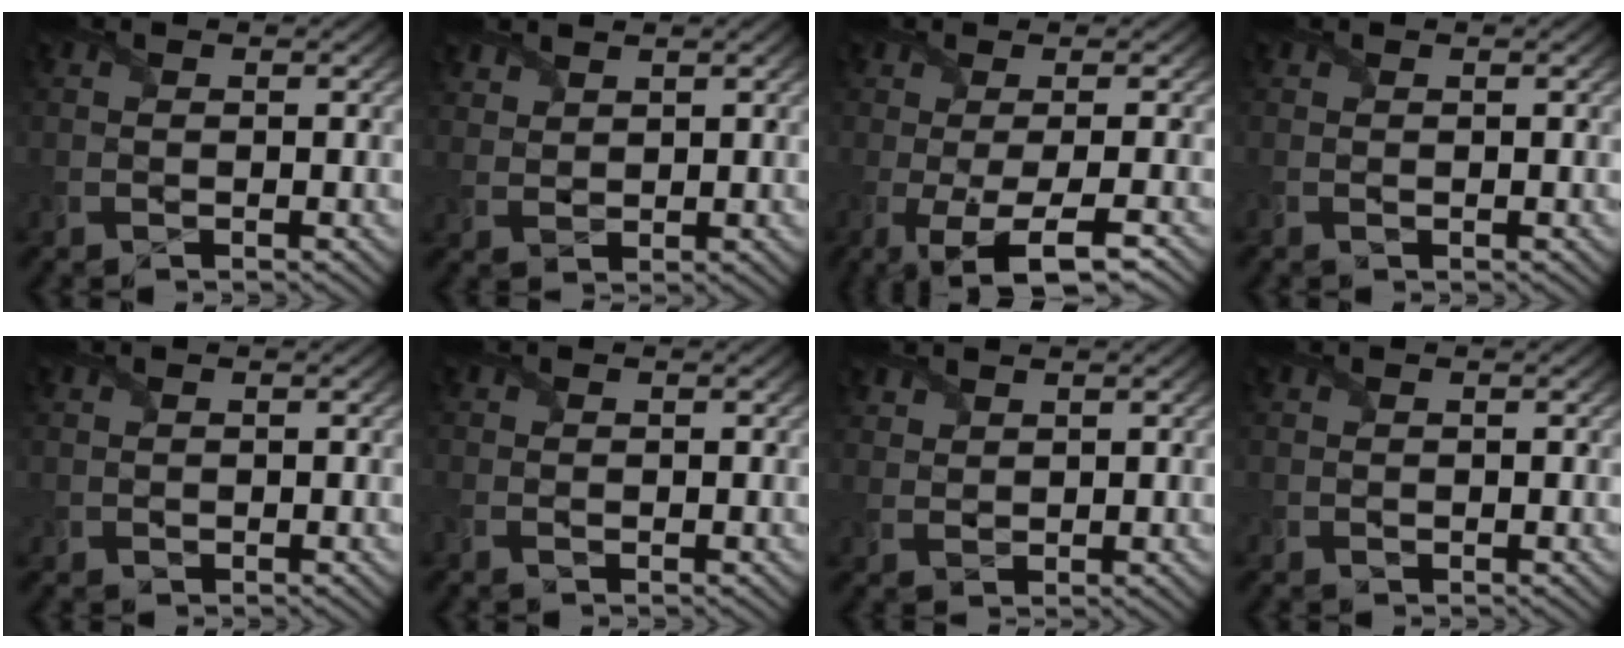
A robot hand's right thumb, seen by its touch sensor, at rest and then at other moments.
{"total": 2.7, "force": [2.5, 1.1, 0.3], "torque": [-0.014, 0.005, 0.054]}
{"total": 6.7, "force": [-2.6, 1.8, 5.9], "torque": [-0.089, -0.007, -0.039]}
{"total": 0.0}
{"total": 0.9, "force": [0.6, 0.6, -0.2], "torque": [0.002, -0.001, 0.009]}
{"total": 1.2, "force": [-0.3, 0.9, 0.6], "torque": [-0.023, -0.002, -0.012]}
{"total": 2.3, "force": [2.1, 0.9, 0.1], "torque": [-0.009, 0.005, 0.046]}
{"total": 0.5, "force": [0.3, 0.4, -0.2], "torque": [0.002, -0.001, 0.005]}